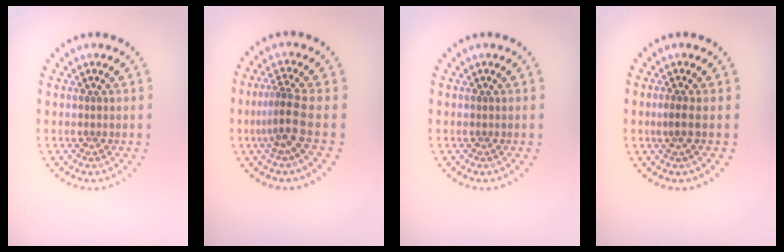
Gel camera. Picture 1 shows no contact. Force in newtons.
{"total": 2.8, "press": 1.8, "slide": 2.1}
{"total": 0.0}
{"total": 1.3, "press": 0.9, "slide": 0.9}